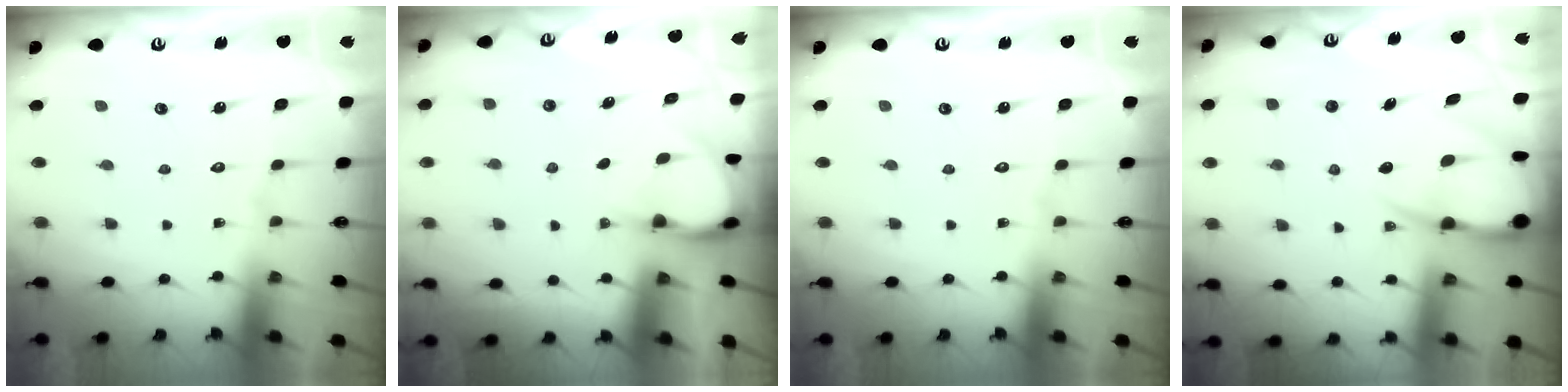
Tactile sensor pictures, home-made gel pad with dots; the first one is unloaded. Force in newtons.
{"total": 3.7, "press": 3.7, "slide": 0.3}
{"total": 0.0}
{"total": 11.1, "press": 11.0, "slide": 1.2}